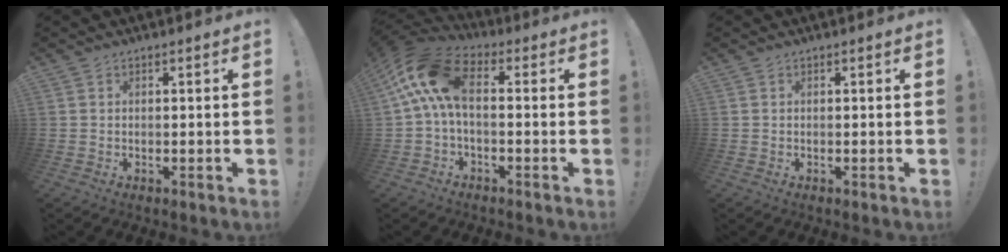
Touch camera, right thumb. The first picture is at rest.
{"total": 12.7, "force": [1.8, 6.5, 10.7], "torque": [-0.216, 0.011, 0.037]}
{"total": 0.0}